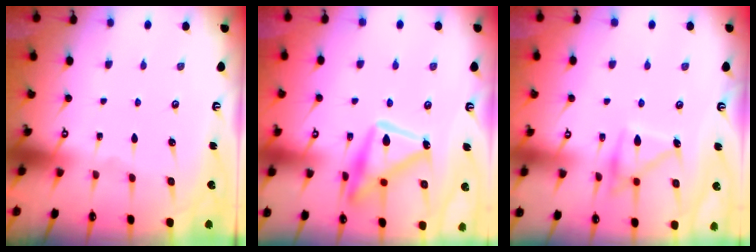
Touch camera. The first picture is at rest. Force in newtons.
{"total": 16.6, "press": 16.6, "slide": 0.8}
{"total": 14.8, "press": 14.8, "slide": 0.9}